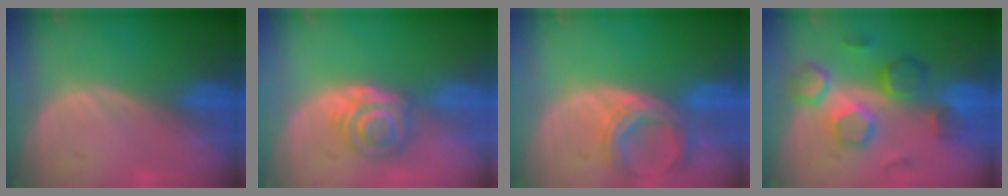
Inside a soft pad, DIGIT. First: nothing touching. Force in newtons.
{"total": 5.5, "press": 5.2, "slide": 1.7}
{"total": 6.6, "press": 6.0, "slide": 2.8}
{"total": 8.5, "press": 8.4, "slide": 1.4}